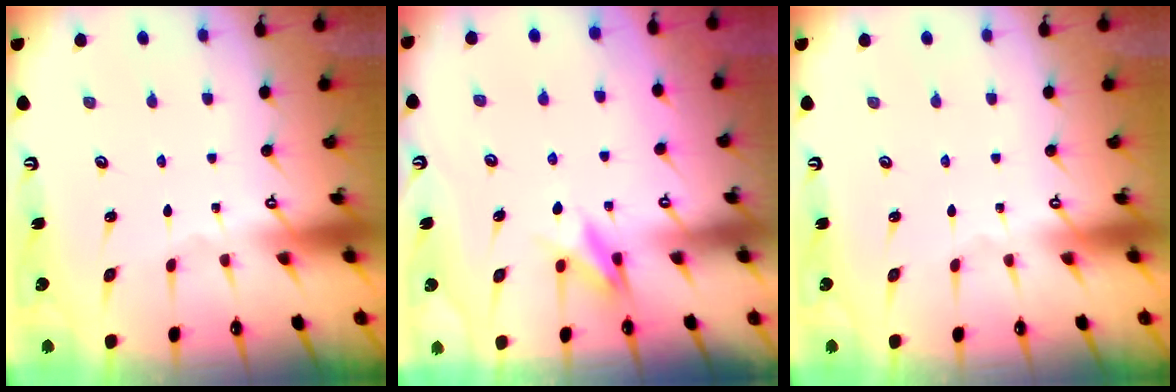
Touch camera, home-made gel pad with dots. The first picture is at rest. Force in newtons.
{"total": 8.5, "press": 8.5, "slide": 0.9}
{"total": 0.0}